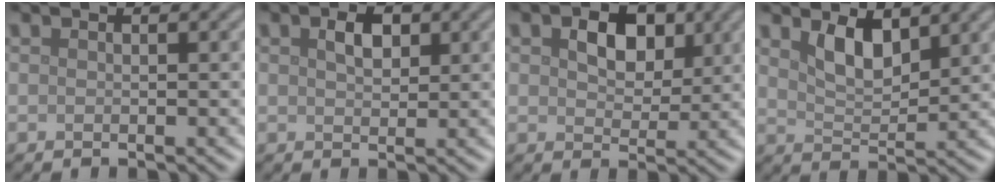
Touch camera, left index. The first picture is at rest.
{"total": 2.2, "force": [0.9, 1.3, 1.5], "torque": [-0.029, 0.002, 0.015]}
{"total": 4.4, "force": [1.4, 3.0, 2.9], "torque": [-0.053, 0.001, 0.015]}
{"total": 3.5, "force": [2.1, 1.5, 2.4], "torque": [-0.049, -0.006, 0.041]}